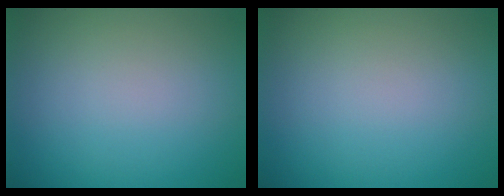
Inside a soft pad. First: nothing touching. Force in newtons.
{"total": 0.0}